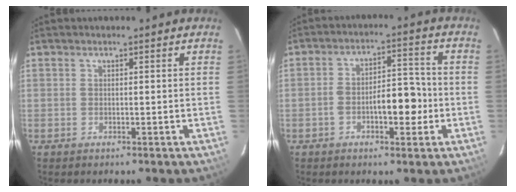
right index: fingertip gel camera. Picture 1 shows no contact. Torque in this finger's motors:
{"motor_torque": [1.03, -0.06, 0.51, 0.11]}